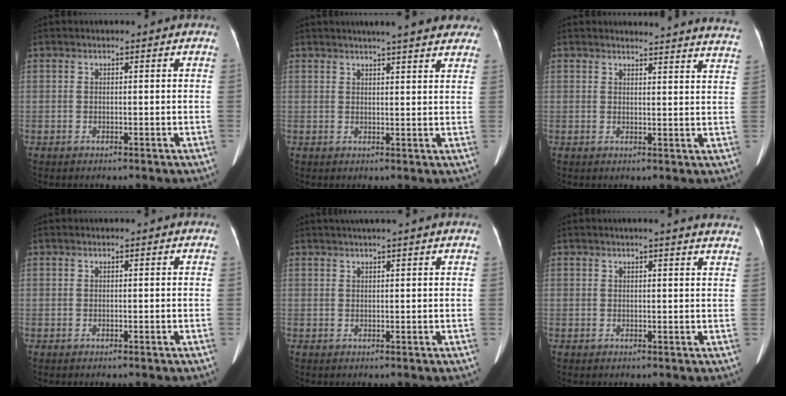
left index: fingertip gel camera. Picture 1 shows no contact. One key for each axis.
{"total": 13.3, "fx": 11.5, "fy": 1.9, "fz": 6.5, "tx": -0.076, "ty": 0.019, "tz": 0.127}
{"total": 15.8, "fx": 15.6, "fy": 0.2, "fz": 2.6, "tx": -0.015, "ty": -0.085, "tz": 0.148}
{"total": 0.0}
{"total": 4.7, "fx": 3.8, "fy": -0.7, "fz": 2.5, "tx": -0.034, "ty": 0.027, "tz": 0.054}
{"total": 8.4, "fx": 7.5, "fy": 0.3, "fz": 3.6, "tx": -0.037, "ty": 0.004, "tz": 0.063}